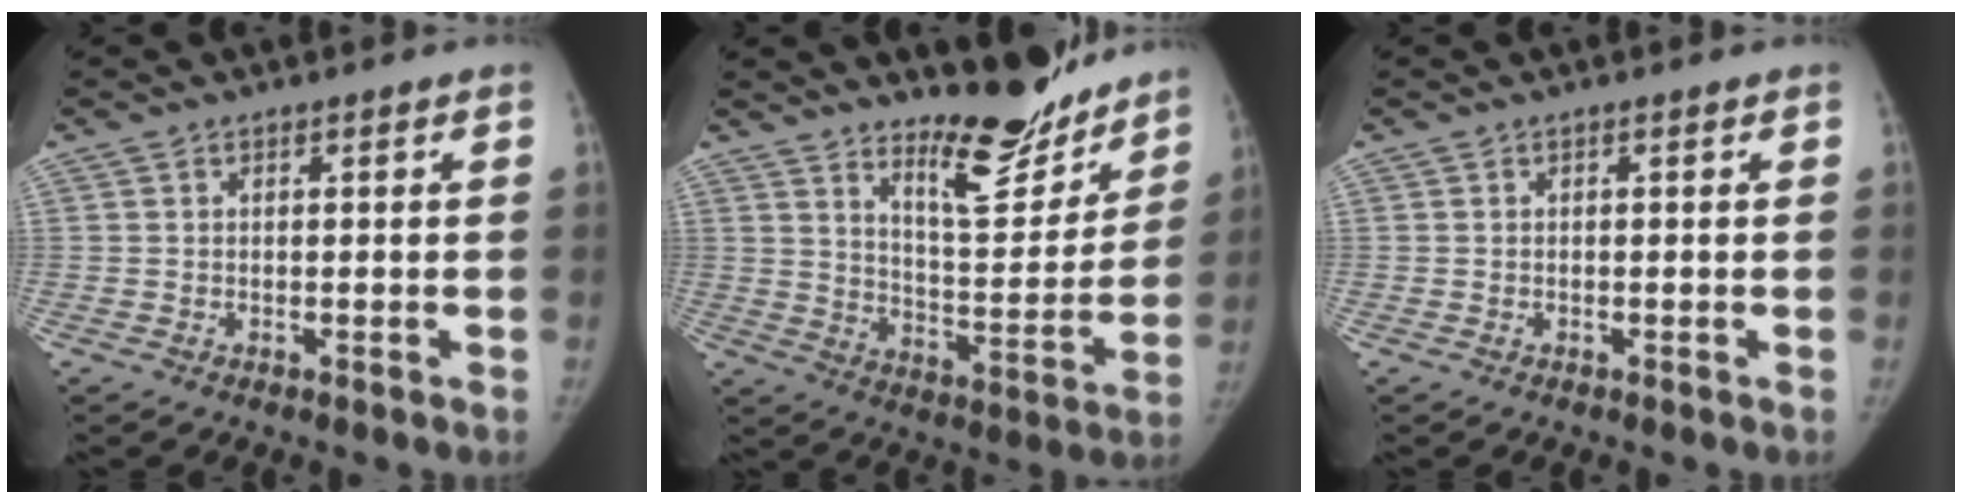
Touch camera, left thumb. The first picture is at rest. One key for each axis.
{"total": 14.1, "fx": 11.8, "fy": 3.8, "fz": 6.8, "tx": -0.058, "ty": -0.104, "tz": 0.190}
{"total": 0.0}